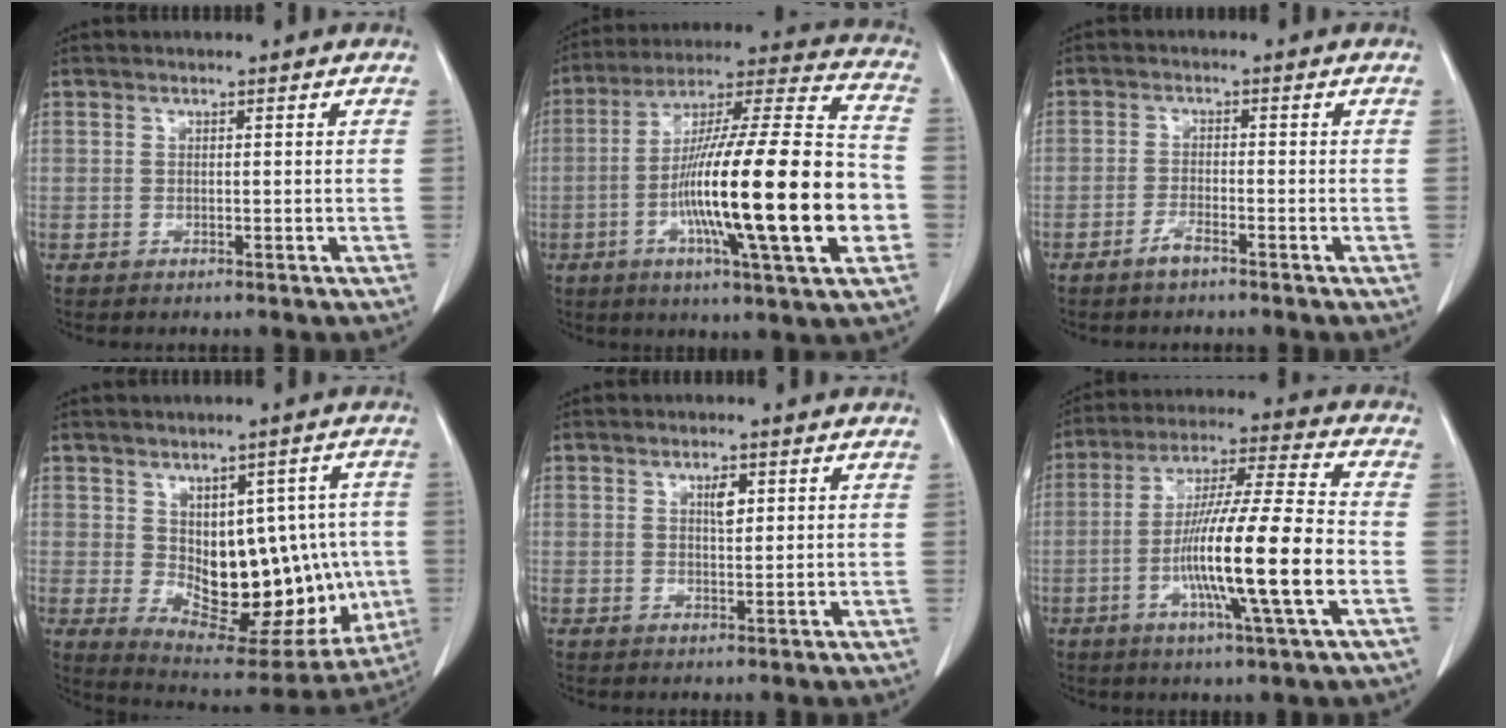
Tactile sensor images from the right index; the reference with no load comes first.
{"total": 25.5, "force": [-5.6, 1.5, 24.8], "torque": [-0.385, -0.010, -0.098]}
{"total": 2.1, "force": [-1.7, 0.3, 1.3], "torque": [-0.030, -0.001, -0.031]}
{"total": 18.3, "force": [-1.0, 9.5, 15.6], "torque": [-0.212, 0.006, 0.020]}
{"total": 2.4, "force": [1.0, 0.9, 2.0], "torque": [-0.035, -0.002, 0.017]}
{"total": 16.6, "force": [-3.9, -0.2, 16.1], "torque": [-0.288, -0.006, -0.073]}